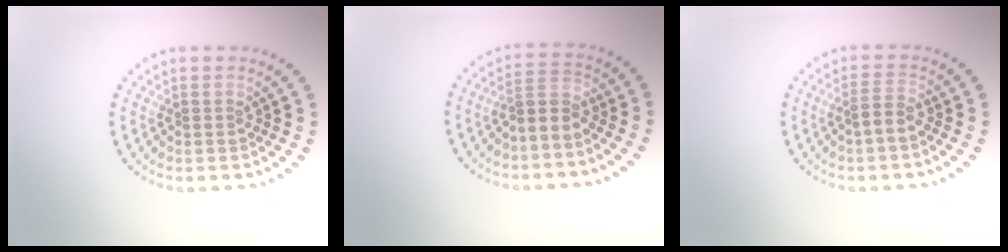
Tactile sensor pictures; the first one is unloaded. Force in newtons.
{"total": 2.5, "press": 2.1, "slide": 1.3}
{"total": 1.8, "press": 1.6, "slide": 0.9}